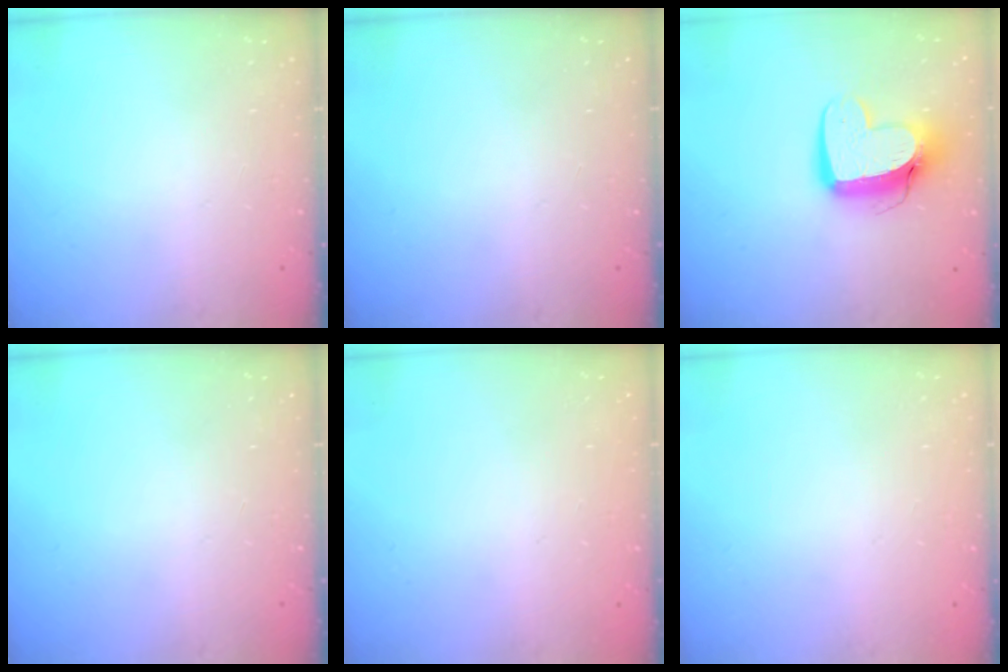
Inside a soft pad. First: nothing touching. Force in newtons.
{"total": 0.0}
{"total": 12.4, "press": 12.3, "slide": 1.2}
{"total": 0.0}
{"total": 0.0}
{"total": 0.0}